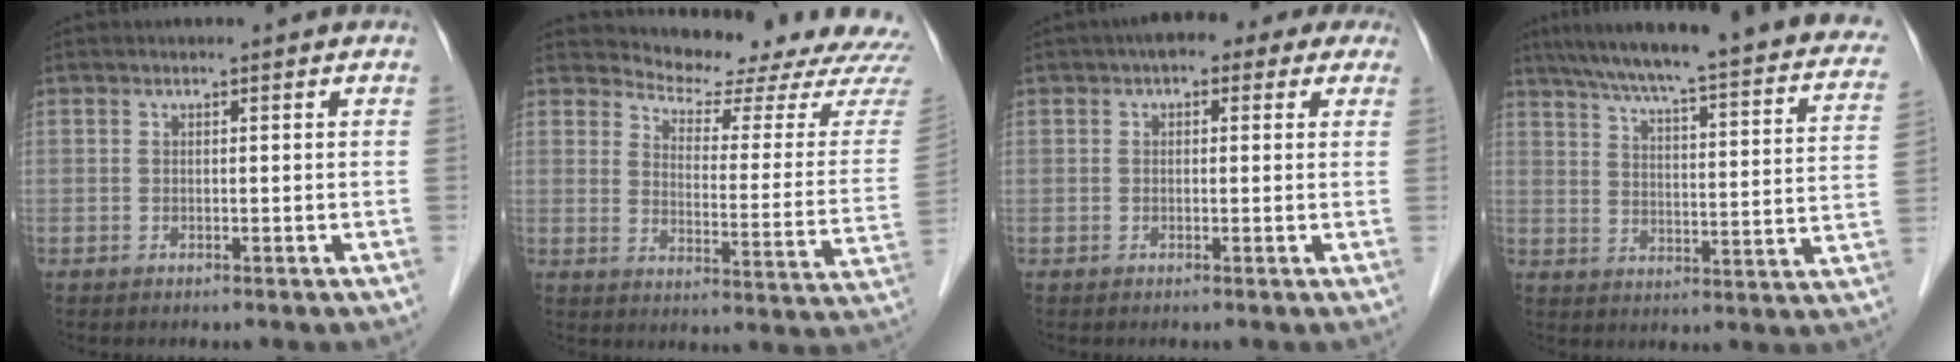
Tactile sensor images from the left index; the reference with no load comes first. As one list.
[{"total": 17.4, "force": [16.9, 1.8, 3.8], "torque": [-0.043, -0.096, 0.192]}, {"total": 6.6, "force": [4.0, 3.4, 4.0], "torque": [-0.040, 0.040, 0.043]}, {"total": 28.9, "force": [24.3, 3.6, 15.2], "torque": [-0.223, -0.029, 0.295]}]